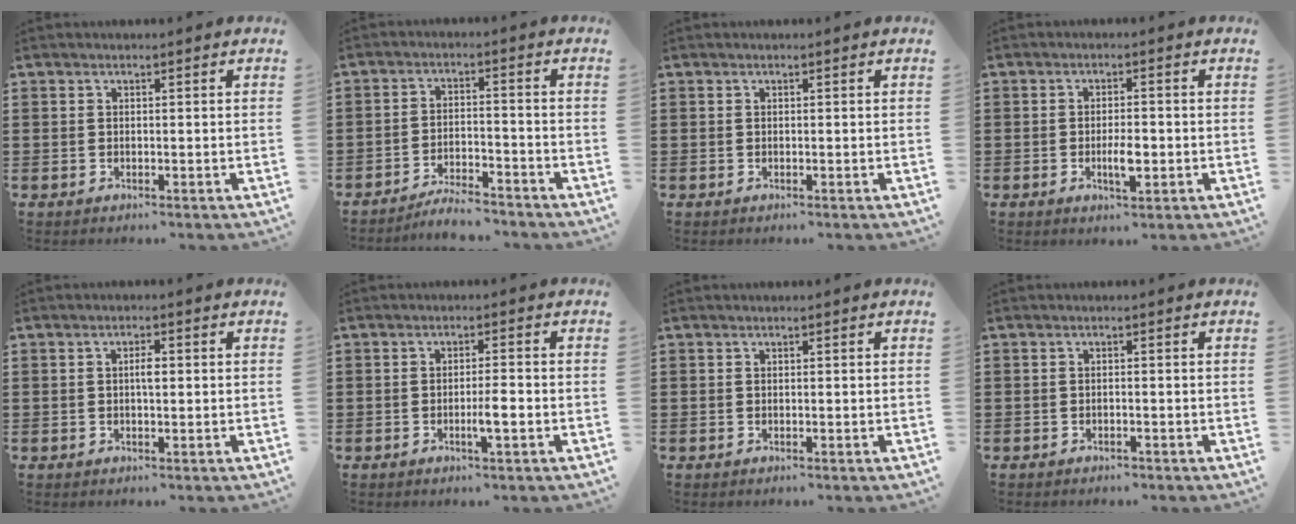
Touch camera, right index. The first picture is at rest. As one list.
[{"total": 4.5, "force": [-4.4, 0.3, 1.2], "torque": [-0.022, 0.004, -0.088]}, {"total": 0.0}, {"total": 3.9, "force": [-0.9, 1.3, 3.5], "torque": [-0.069, 0.001, -0.018]}, {"total": 2.0, "force": [0.2, 0.6, 1.9], "torque": [-0.037, 0.004, 0.000]}, {"total": 3.2, "force": [-1.0, 0.3, 3.0], "torque": [-0.051, -0.002, -0.018]}, {"total": 0.0}, {"total": 0.7, "force": [-0.7, 0.2, 0.2], "torque": [-0.007, -0.003, -0.013]}]